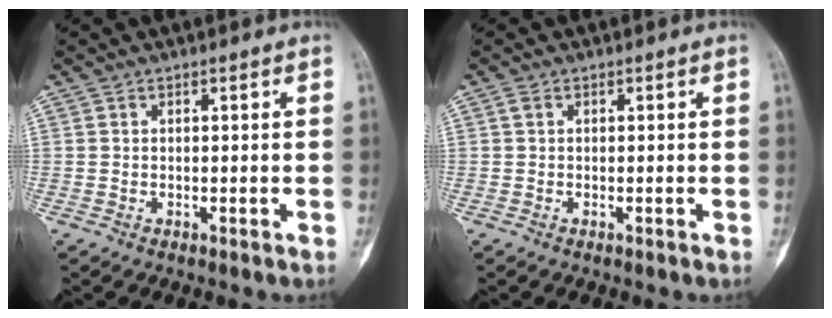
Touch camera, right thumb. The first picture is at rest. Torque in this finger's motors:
{"motor_torque": [0.06, 0.18, 0.25, -0.07, 0.07]}